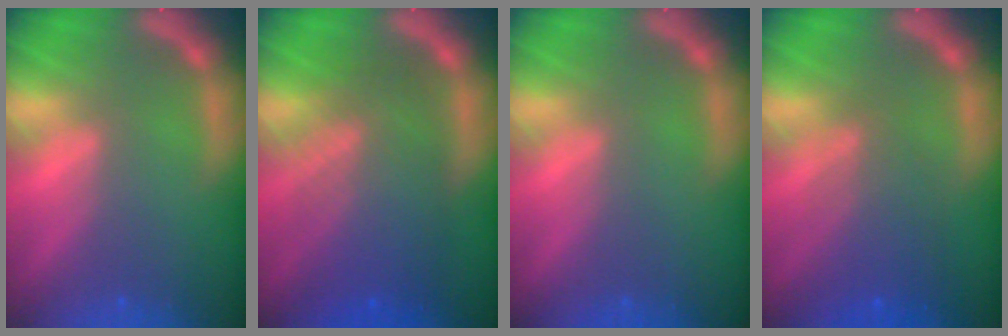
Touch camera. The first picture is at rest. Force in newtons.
{"total": 8.6}
{"total": 0.0}
{"total": 5.1}